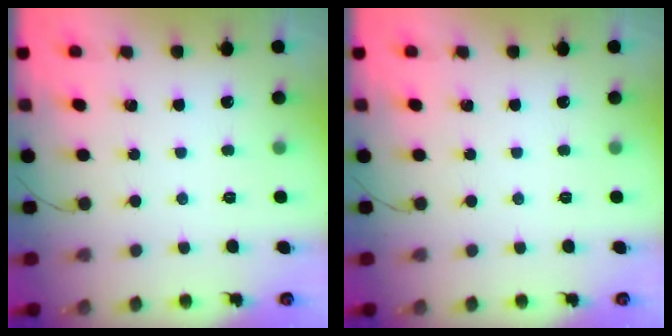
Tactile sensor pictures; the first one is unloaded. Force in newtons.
{"total": 0.0}